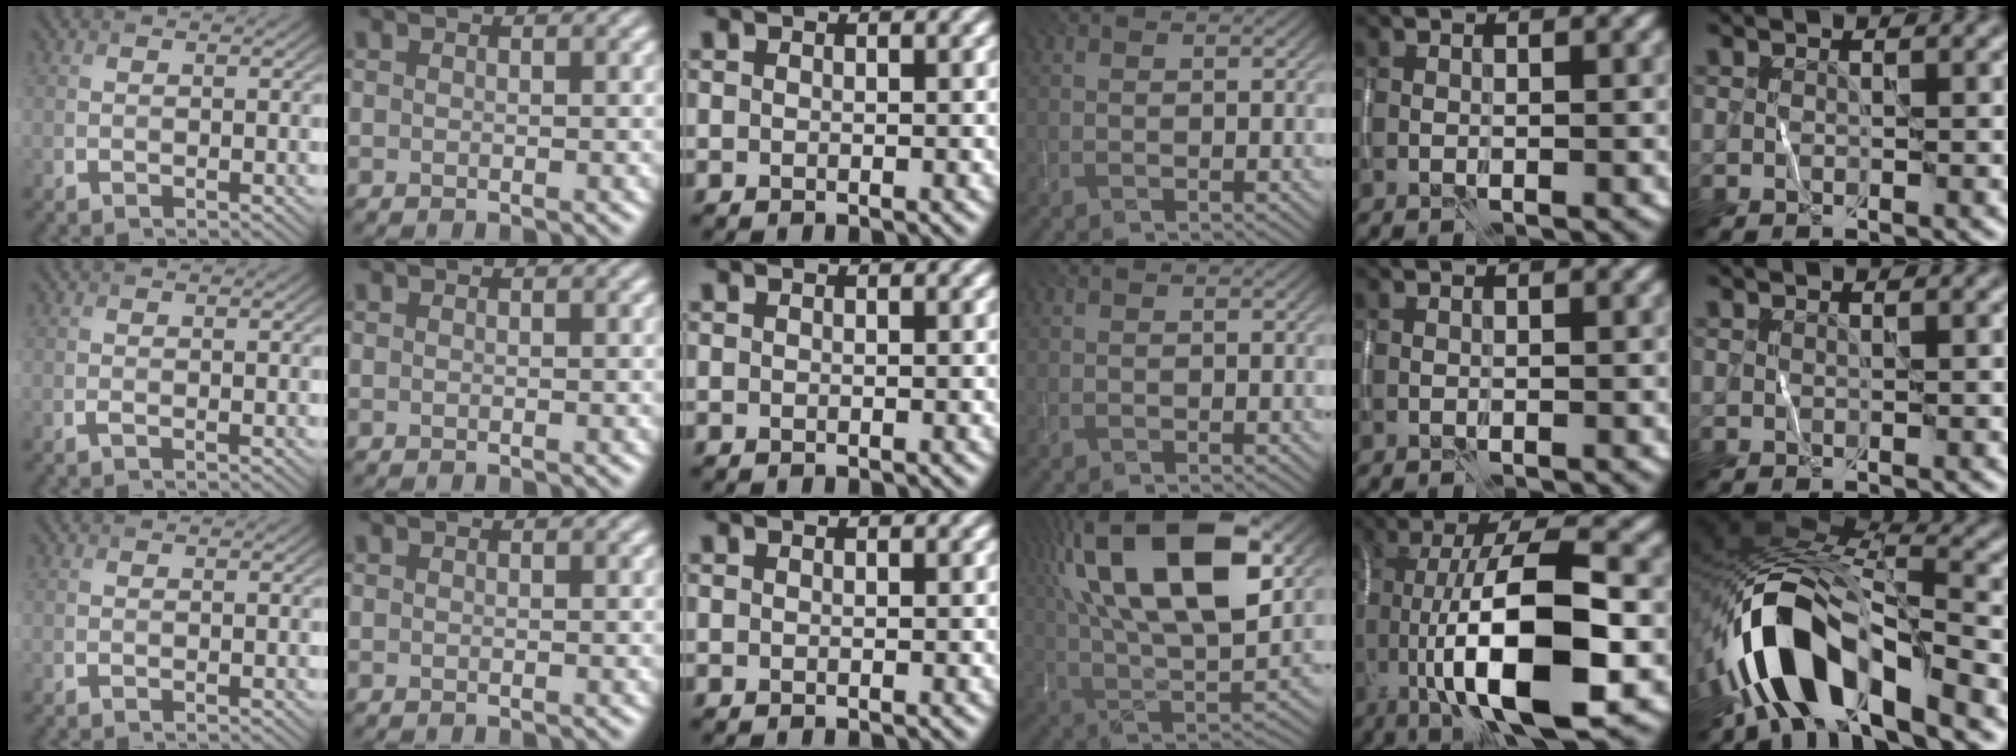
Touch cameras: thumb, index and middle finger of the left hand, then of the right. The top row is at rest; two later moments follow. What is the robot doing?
{"motion": "wipe", "object": "whiteboard"}